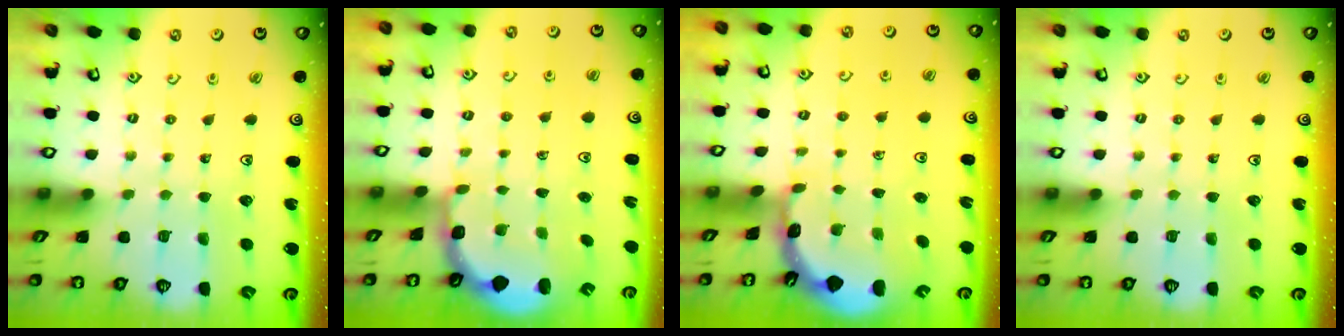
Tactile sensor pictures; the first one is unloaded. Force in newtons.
{"total": 2.5, "press": 1.9, "slide": 1.6}
{"total": 1.8, "press": 1.8, "slide": 0.2}
{"total": 0.0}